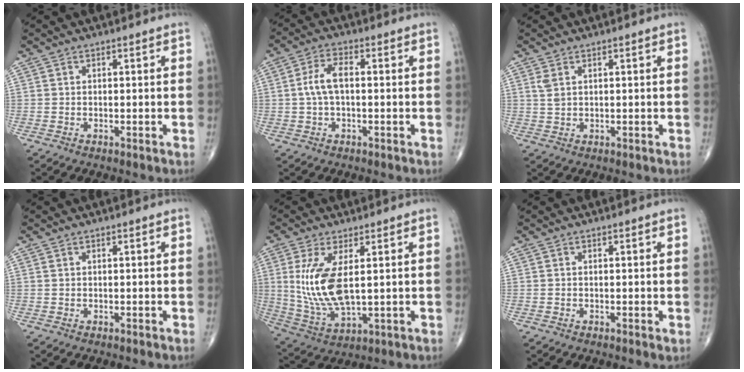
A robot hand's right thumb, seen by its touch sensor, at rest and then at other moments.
{"total": 5.4, "force": [0.1, 2.6, 4.8], "torque": [-0.102, 0.017, -0.001]}
{"total": 1.9, "force": [0.9, 0.9, 1.4], "torque": [-0.031, 0.004, 0.026]}
{"total": 0.0}
{"total": 12.2, "force": [2.0, 5.0, 11.0], "torque": [-0.236, -0.018, 0.054]}
{"total": 0.5, "force": [0.0, 0.1, 0.5], "torque": [-0.009, -0.002, 0.000]}